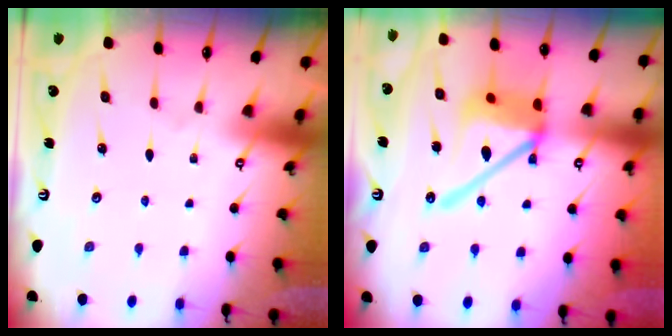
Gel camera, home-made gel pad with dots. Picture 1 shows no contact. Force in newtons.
{"total": 17.1, "press": 17.0, "slide": 1.9}